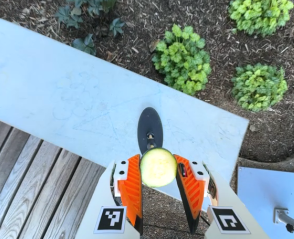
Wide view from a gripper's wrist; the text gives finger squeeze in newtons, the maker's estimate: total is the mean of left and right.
{"total": 11.9, "left": 12.3, "right": 11.4}